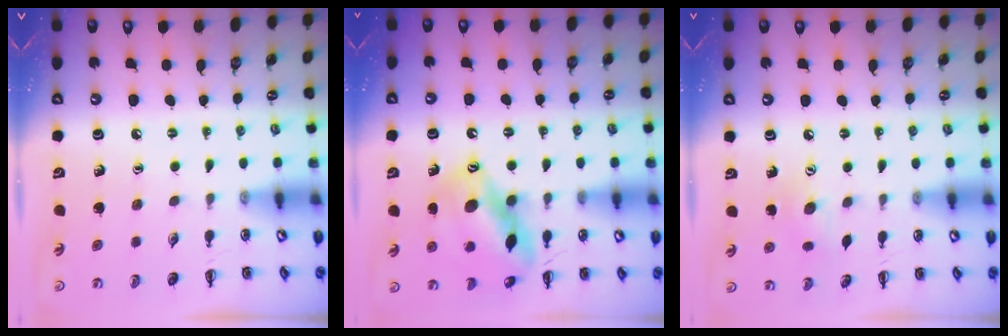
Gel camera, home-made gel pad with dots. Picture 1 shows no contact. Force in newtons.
{"total": 16.5, "press": 16.3, "slide": 2.3}
{"total": 7.0, "press": 6.9, "slide": 1.4}